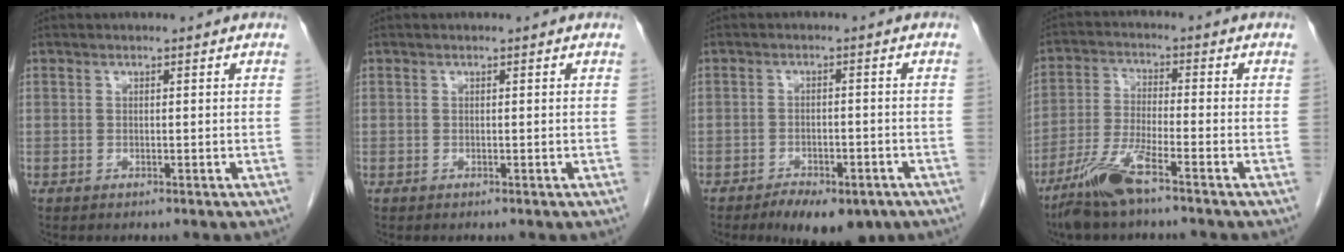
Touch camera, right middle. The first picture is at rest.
{"total": 0.0}
{"total": 8.9, "force": [-6.2, 3.8, 5.0], "torque": [-0.062, 0.000, -0.089]}
{"total": 8.0, "force": [-5.7, 0.5, 5.6], "torque": [-0.124, -0.020, -0.117]}